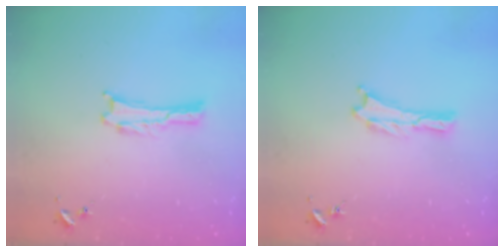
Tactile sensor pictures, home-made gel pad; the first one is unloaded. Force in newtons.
{"total": 0.0}